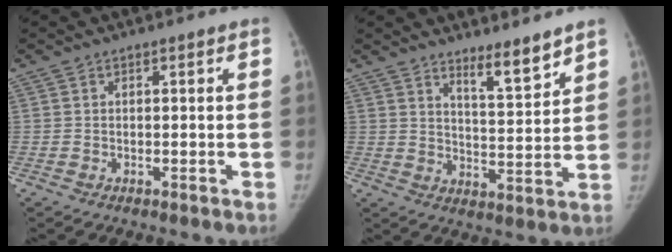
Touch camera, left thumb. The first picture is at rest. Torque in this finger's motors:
{"motor_torque": [0.05, 0.00, 0.12, 0.12, 0.07]}